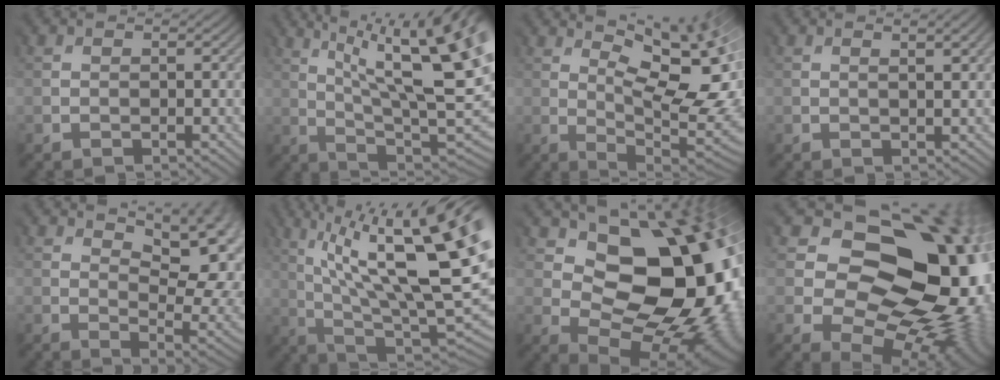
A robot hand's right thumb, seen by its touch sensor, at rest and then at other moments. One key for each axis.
{"total": 14.8, "fx": 4.1, "fy": 4.2, "fz": 13.5, "tx": -0.168, "ty": 0.016, "tz": 0.074}
{"total": 13.3, "fx": 2.5, "fy": 4.4, "fz": 12.3, "tx": -0.174, "ty": 0.024, "tz": 0.061}
{"total": 1.2, "fx": 0.4, "fy": 0.2, "fz": 1.1, "tx": -0.013, "ty": 0.004, "tz": 0.008}
{"total": 12.7, "fx": 4.4, "fy": 6.3, "fz": 10.1, "tx": -0.142, "ty": 0.022, "tz": 0.084}
{"total": 17.3, "fx": 4.7, "fy": 5.3, "fz": 15.8, "tx": -0.236, "ty": 0.019, "tz": 0.093}
{"total": 17.6, "fx": 1.1, "fy": 11.7, "fz": 13.1, "tx": -0.127, "ty": -0.011, "tz": 0.050}
{"total": 18.5, "fx": 0.1, "fy": 14.3, "fz": 11.7, "tx": -0.127, "ty": -0.005, "tz": 0.019}